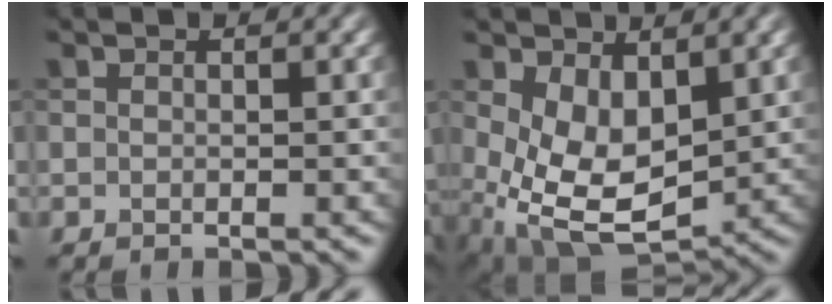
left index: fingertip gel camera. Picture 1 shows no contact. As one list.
[{"total": 7.7, "force": [0.6, 4.7, 6.0], "torque": [-0.126, -0.018, 0.019]}]